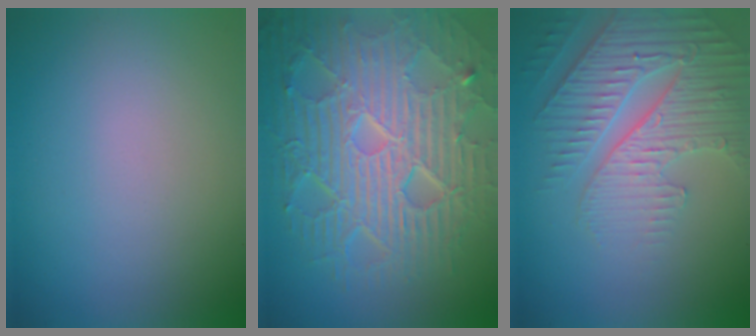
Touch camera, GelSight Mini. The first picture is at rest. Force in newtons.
{"total": 10.8, "press": 6.8, "slide": 8.4}
{"total": 4.8, "press": 4.4, "slide": 1.9}